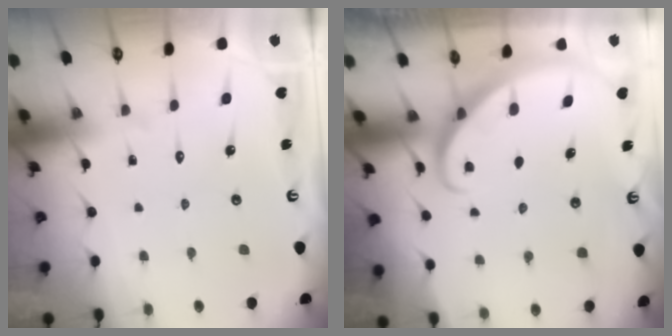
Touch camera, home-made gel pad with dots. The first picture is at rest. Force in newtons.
{"total": 2.8, "press": 2.8, "slide": 0.2}